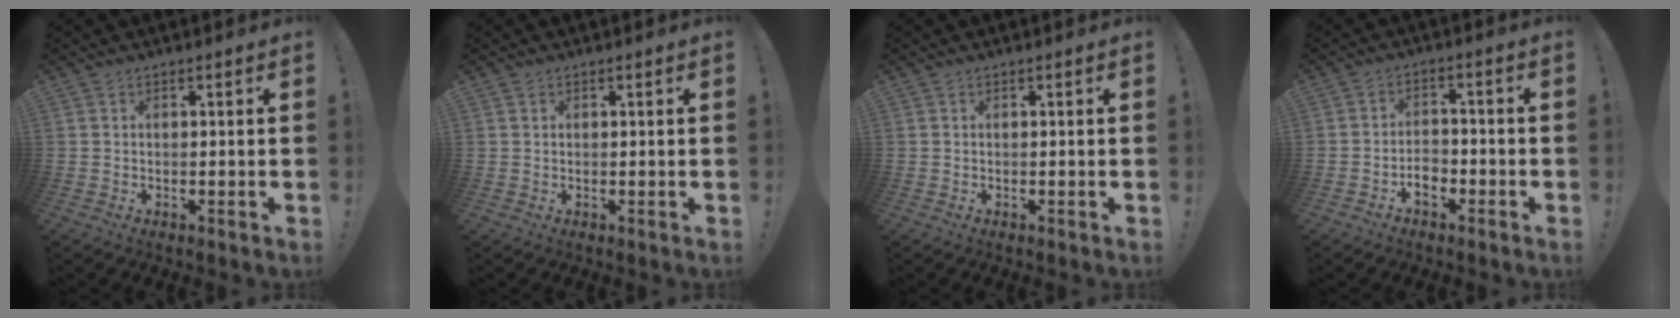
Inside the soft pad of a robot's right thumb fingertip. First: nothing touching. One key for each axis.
{"total": 0.7, "fx": 0.6, "fy": 0.4, "fz": 0.1, "tx": 0.007, "ty": -0.002, "tz": 0.010}
{"total": 0.0}
{"total": 4.9, "fx": -2.7, "fy": 3.1, "fz": 2.7, "tx": -0.035, "ty": 0.009, "tz": -0.047}